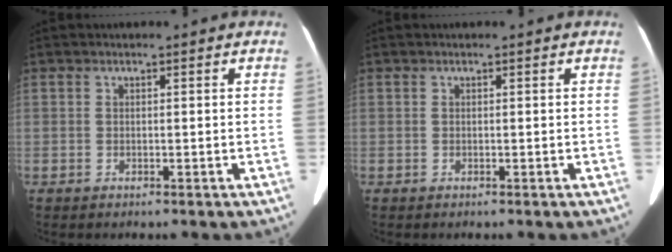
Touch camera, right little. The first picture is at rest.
{"total": 0.0}